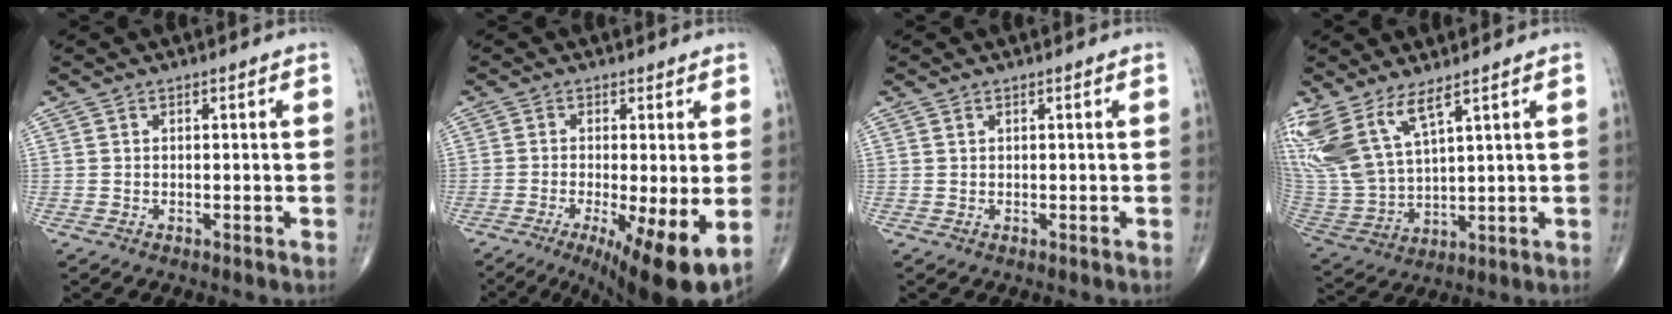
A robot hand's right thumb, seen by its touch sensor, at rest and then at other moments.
{"total": 12.8, "force": [-3.7, 2.9, 11.9], "torque": [-0.169, -0.021, -0.050]}
{"total": 0.0}
{"total": 14.1, "force": [8.8, 4.9, 9.8], "torque": [-0.223, -0.039, 0.196]}